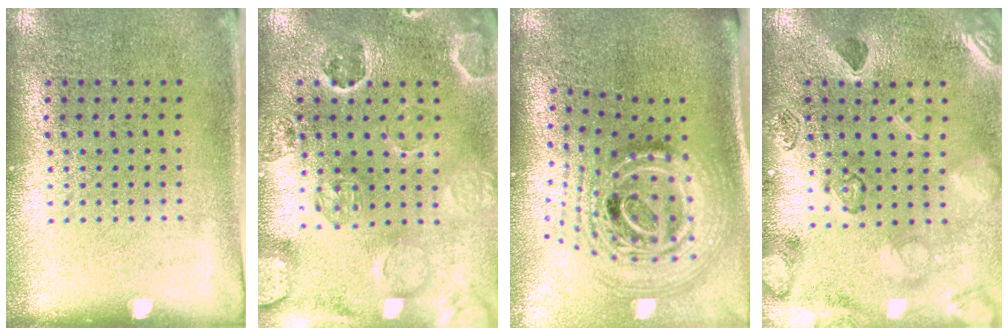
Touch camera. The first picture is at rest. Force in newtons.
{"total": 2.6, "press": 2.5, "slide": 0.8}
{"total": 2.9, "press": 2.0, "slide": 2.1}
{"total": 2.4, "press": 2.4, "slide": 0.3}